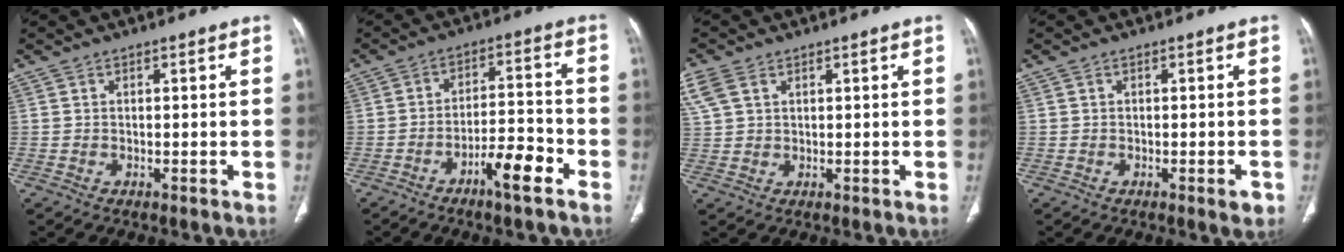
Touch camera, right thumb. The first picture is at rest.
{"total": 8.2, "force": [-5.0, 1.8, 6.2], "torque": [-0.103, 0.039, -0.082]}
{"total": 6.2, "force": [3.0, 3.9, 3.7], "torque": [-0.107, 0.014, 0.071]}
{"total": 2.1, "force": [-1.0, 0.5, 1.8], "torque": [-0.021, -0.002, -0.010]}